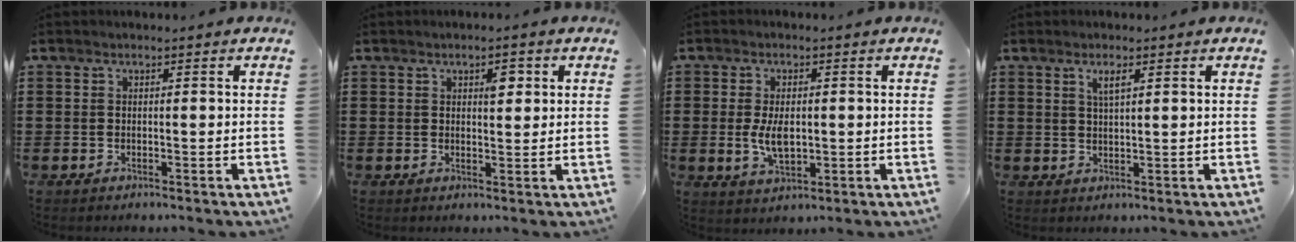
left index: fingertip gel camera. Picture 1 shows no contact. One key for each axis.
{"total": 3.0, "fx": 1.2, "fy": 1.5, "fz": 2.3, "tx": -0.033, "ty": 0.002, "tz": 0.016}
{"total": 5.3, "fx": -0.2, "fy": 2.9, "fz": 4.5, "tx": -0.092, "ty": -0.002, "tz": -0.009}
{"total": 2.5, "fx": 1.3, "fy": 0.6, "fz": 2.0, "tx": -0.043, "ty": 0.003, "tz": 0.022}